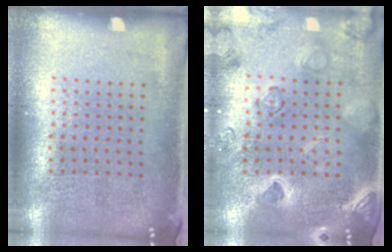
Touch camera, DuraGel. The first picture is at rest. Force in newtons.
{"total": 2.4, "press": 2.3, "slide": 0.6}